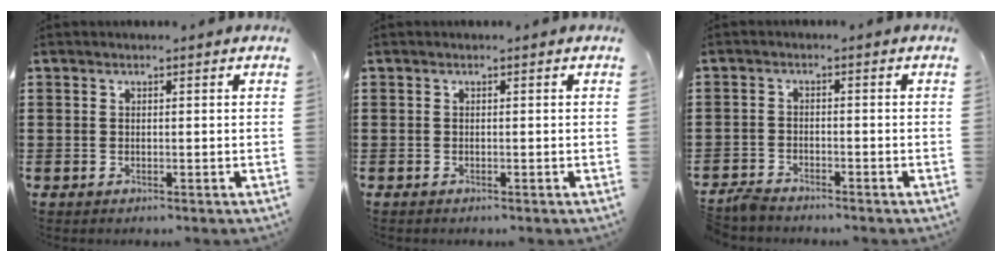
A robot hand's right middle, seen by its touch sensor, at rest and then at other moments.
{"total": 0.0}
{"total": 2.4, "force": [-2.4, 0.5, 0.2], "torque": [-0.016, 0.001, -0.052]}